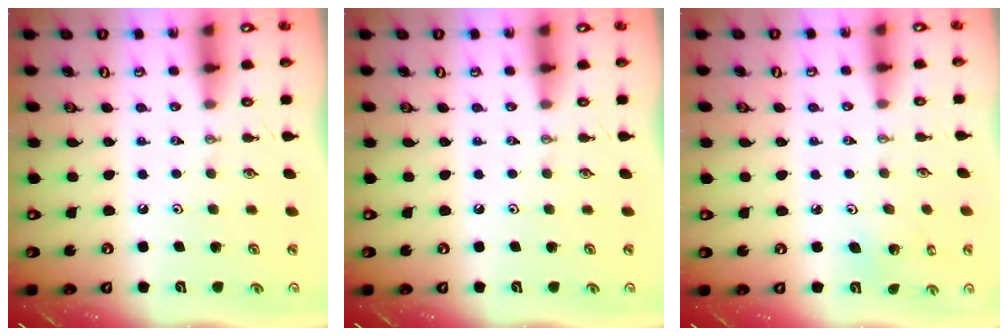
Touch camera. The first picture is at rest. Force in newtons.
{"total": 0.0}
{"total": 2.3, "press": 2.3, "slide": 0.2}